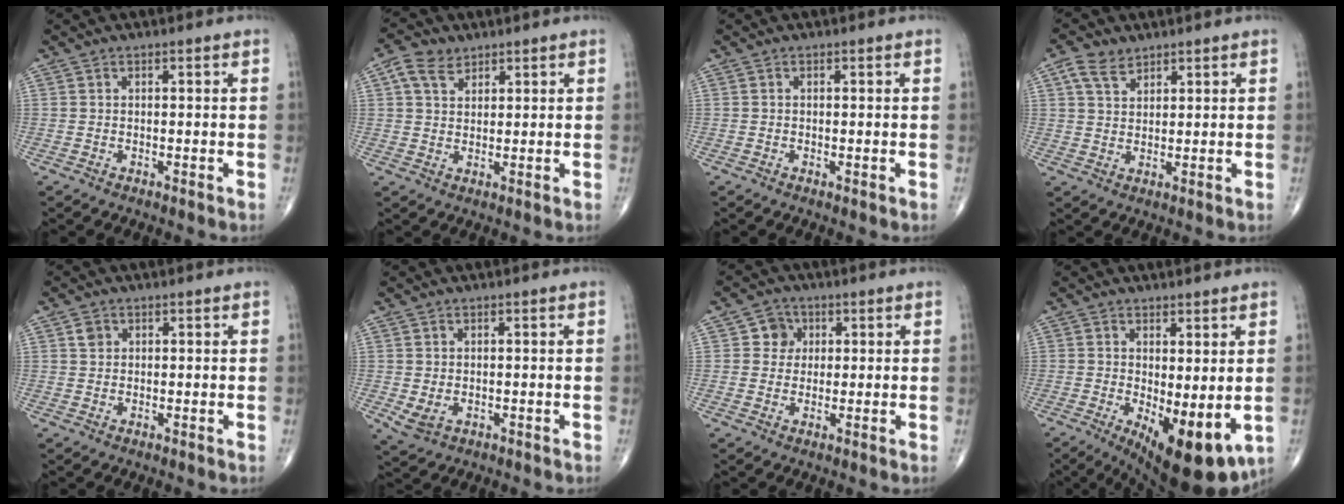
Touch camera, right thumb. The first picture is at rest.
{"total": 5.1, "force": [2.8, 3.4, 2.5], "torque": [-0.037, -0.003, 0.055]}
{"total": 0.0}
{"total": 4.7, "force": [3.0, 2.9, 2.2], "torque": [-0.034, -0.007, 0.060]}
{"total": 1.7, "force": [0.7, 1.4, 0.6], "torque": [-0.001, -0.002, 0.011]}
{"total": 3.0, "force": [-0.3, 2.0, 2.2], "torque": [-0.039, -0.002, 0.007]}
{"total": 4.1, "force": [1.1, 3.8, 0.9], "torque": [0.014, 0.003, 0.010]}
{"total": 12.0, "force": [-2.3, 4.6, 10.9], "torque": [-0.149, -0.025, -0.017]}